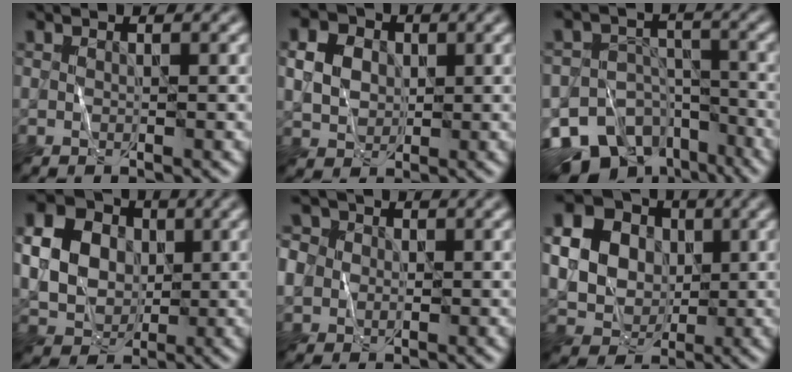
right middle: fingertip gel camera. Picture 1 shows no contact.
{"total": 3.7, "force": [0.7, 3.1, 2.0], "torque": [-0.039, 0.004, 0.010]}
{"total": 13.5, "force": [-9.0, 9.0, 4.3], "torque": [-0.075, -0.026, -0.131]}
{"total": 9.2, "force": [1.3, 7.9, 4.6], "torque": [-0.106, 0.018, 0.016]}
{"total": 6.5, "force": [0.7, 5.8, 2.7], "torque": [-0.062, 0.032, -0.011]}
{"total": 14.4, "force": [2.8, 13.0, 5.6], "torque": [-0.161, 0.027, 0.042]}